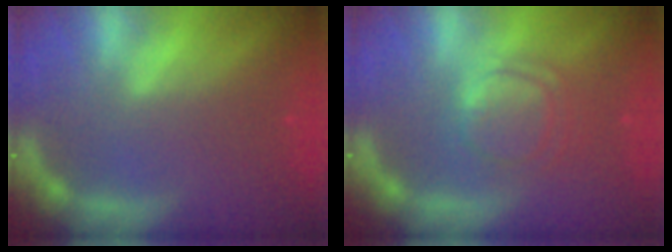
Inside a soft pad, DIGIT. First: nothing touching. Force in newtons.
{"total": 5.1}